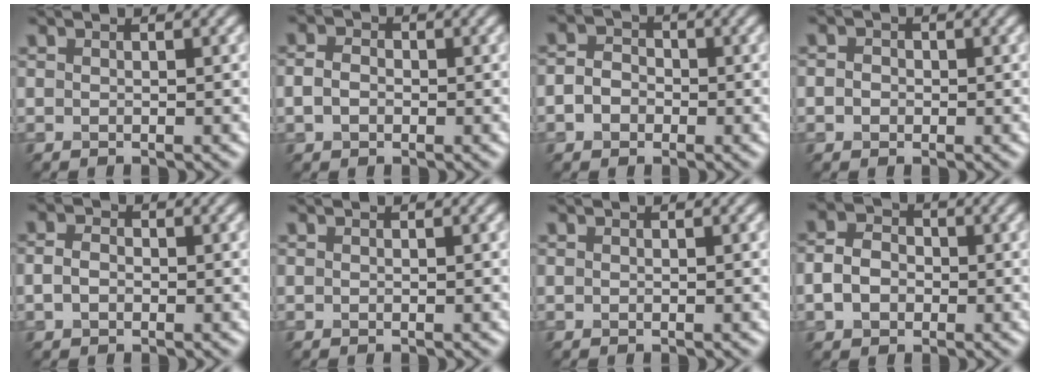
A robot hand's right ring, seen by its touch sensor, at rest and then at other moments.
{"total": 2.3, "force": [-0.3, 1.8, 1.4], "torque": [-0.032, -0.001, -0.011]}
{"total": 2.6, "force": [-0.8, 2.2, 1.3], "torque": [-0.013, -0.003, -0.025]}
{"total": 1.9, "force": [0.2, 1.7, 0.9], "torque": [-0.006, 0.008, -0.017]}
{"total": 1.9, "force": [-0.4, 1.4, 1.2], "torque": [-0.029, -0.002, -0.012]}
{"total": 0.0}
{"total": 0.0}
{"total": 3.4, "force": [-0.7, 2.7, 2.0], "torque": [-0.042, -0.001, -0.020]}